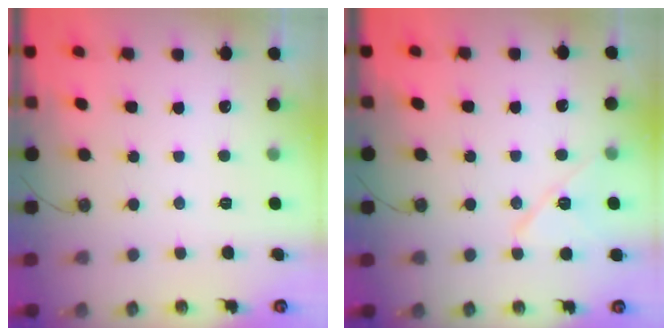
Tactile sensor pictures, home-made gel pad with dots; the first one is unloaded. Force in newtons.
{"total": 10.1, "press": 10.1, "slide": 0.7}